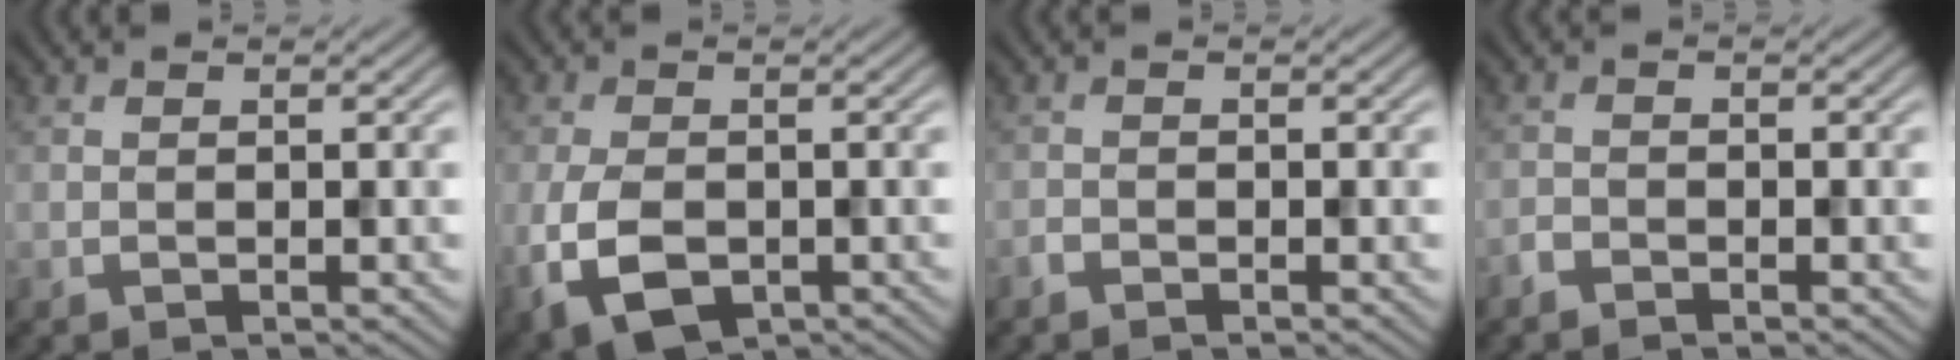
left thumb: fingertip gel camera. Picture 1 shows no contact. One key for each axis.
{"total": 6.8, "fx": -2.3, "fy": 4.1, "fz": 4.9, "tx": -0.118, "ty": -0.023, "tz": -0.043}
{"total": 0.8, "fx": -0.8, "fy": 0.3, "fz": 0.2, "tx": -0.004, "ty": 0.000, "tz": -0.017}
{"total": 1.2, "fx": -1.1, "fy": 0.4, "fz": 0.3, "tx": -0.006, "ty": 0.000, "tz": -0.028}